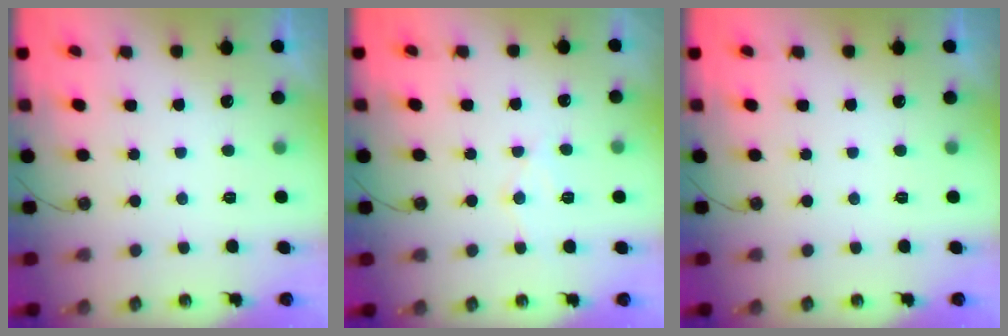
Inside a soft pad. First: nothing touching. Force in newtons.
{"total": 7.4, "press": 7.4, "slide": 0.6}
{"total": 0.0}